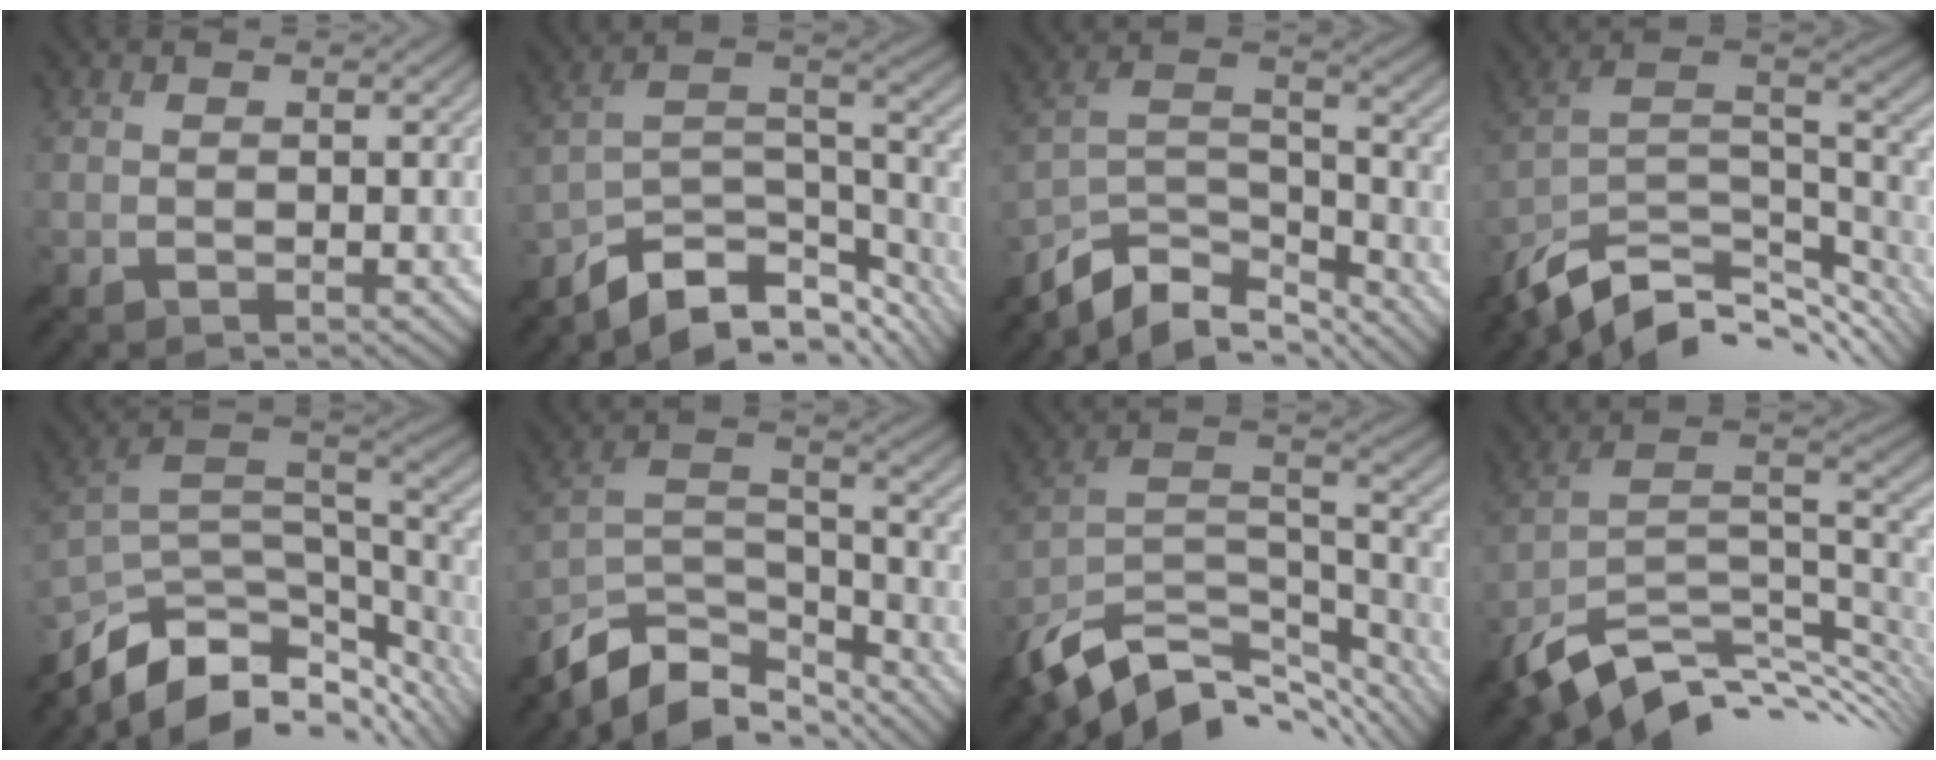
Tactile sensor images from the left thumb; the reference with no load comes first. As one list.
[{"total": 12.0, "force": [-9.2, 4.7, 6.1], "torque": [-0.116, -0.001, -0.155]}, {"total": 11.5, "force": [-8.8, 4.9, 5.7], "torque": [-0.125, -0.002, -0.164]}, {"total": 13.1, "force": [-8.4, 5.9, 8.2], "torque": [-0.200, -0.009, -0.143]}, {"total": 13.2, "force": [-7.0, 5.9, 9.4], "torque": [-0.227, -0.025, -0.107]}, {"total": 12.6, "force": [-9.9, 5.1, 5.9], "torque": [-0.132, 0.005, -0.186]}, {"total": 13.7, "force": [-9.4, 6.4, 7.7], "torque": [-0.194, -0.011, -0.156]}, {"total": 12.9, "force": [-7.0, 5.9, 9.1], "torque": [-0.201, -0.012, -0.122]}]